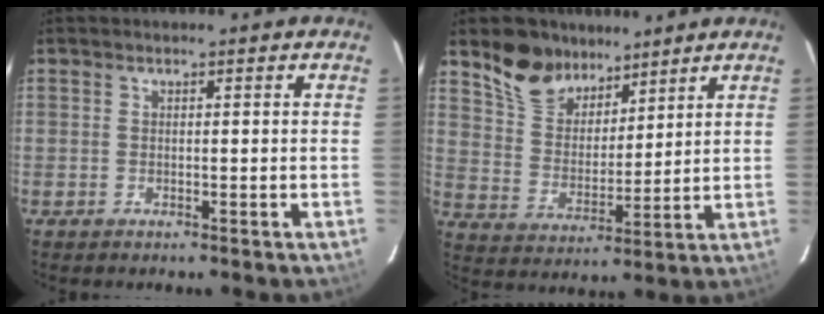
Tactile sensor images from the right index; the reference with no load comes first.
{"total": 10.8, "force": [8.2, 6.1, 3.5], "torque": [-0.074, 0.018, 0.159]}